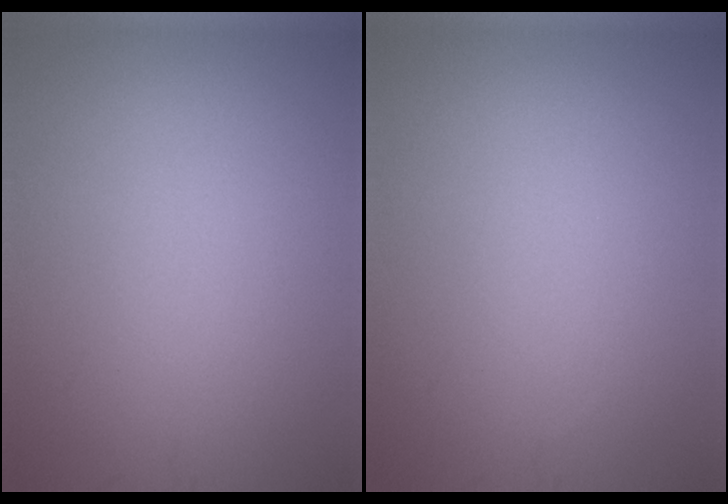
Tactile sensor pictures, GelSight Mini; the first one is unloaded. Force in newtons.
{"total": 0.0}